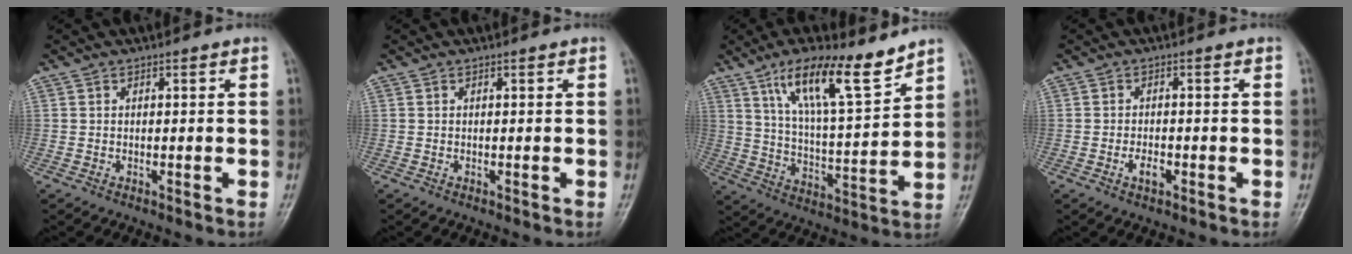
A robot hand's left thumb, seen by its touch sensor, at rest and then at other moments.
{"total": 0.0}
{"total": 14.7, "force": [9.9, 3.2, 10.4], "torque": [-0.164, -0.054, 0.181]}
{"total": 2.4, "force": [-1.0, 1.3, 1.8], "torque": [-0.031, 0.005, -0.018]}